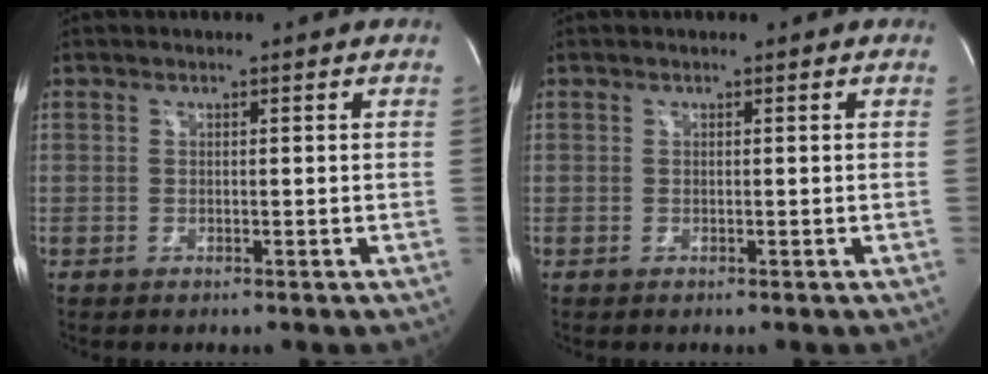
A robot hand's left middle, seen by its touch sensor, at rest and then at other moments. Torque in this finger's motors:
{"motor_torque": [0.00, 0.00, 0.00, 0.00]}